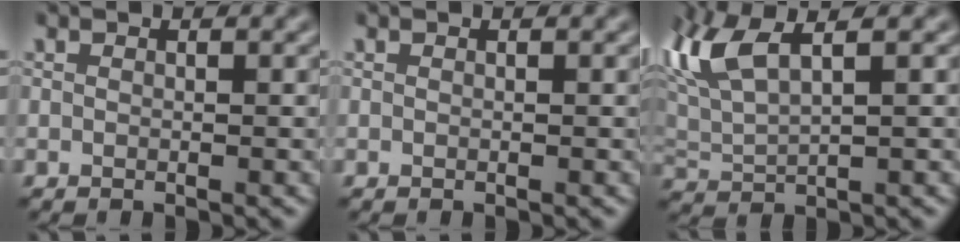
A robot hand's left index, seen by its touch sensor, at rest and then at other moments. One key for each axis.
{"total": 0.0}
{"total": 6.4, "fx": 3.0, "fy": 2.2, "fz": 5.2, "tx": -0.128, "ty": 0.019, "tz": 0.058}